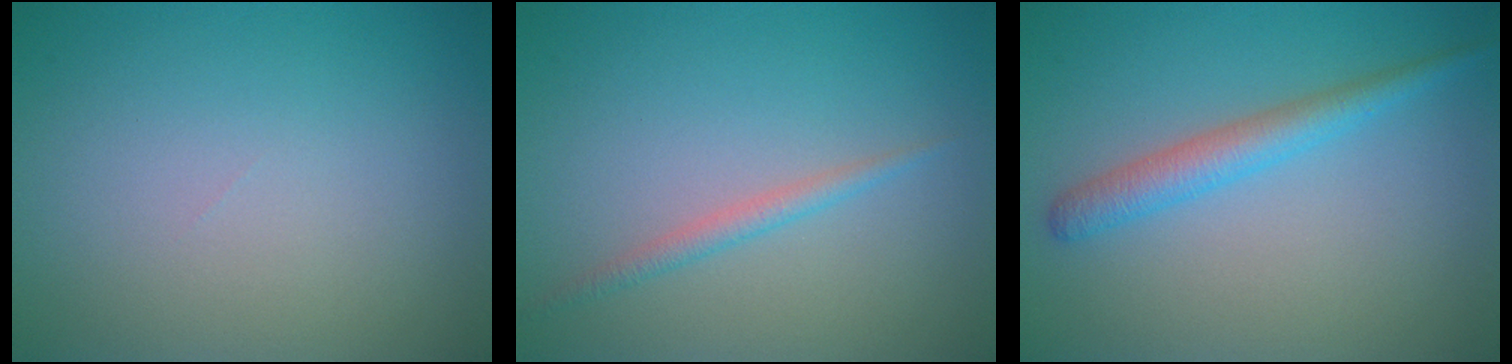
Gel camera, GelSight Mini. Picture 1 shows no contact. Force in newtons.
{"total": 1.4, "press": 1.4, "slide": 0.0}
{"total": 2.8, "press": 2.8, "slide": 0.1}